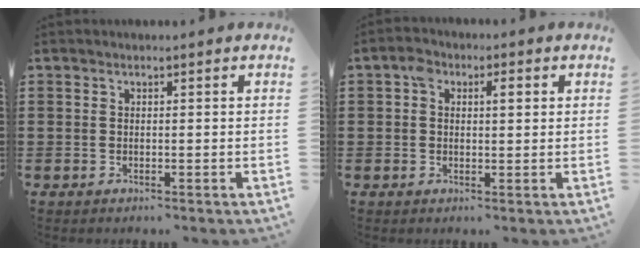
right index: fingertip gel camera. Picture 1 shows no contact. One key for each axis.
{"total": 2.8, "fx": 0.7, "fy": 1.7, "fz": 2.1, "tx": -0.039, "ty": 0.009, "tz": 0.008}